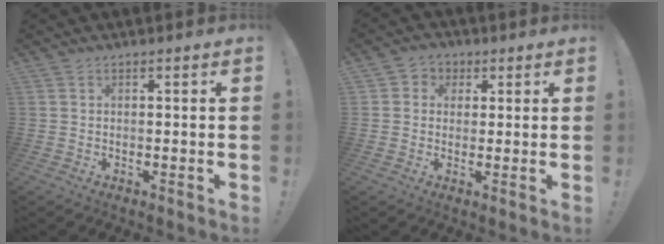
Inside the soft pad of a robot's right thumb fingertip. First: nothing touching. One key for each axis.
{"total": 4.1, "fx": 0.2, "fy": 4.0, "fz": 1.1, "tx": -0.006, "ty": 0.001, "tz": 0.002}